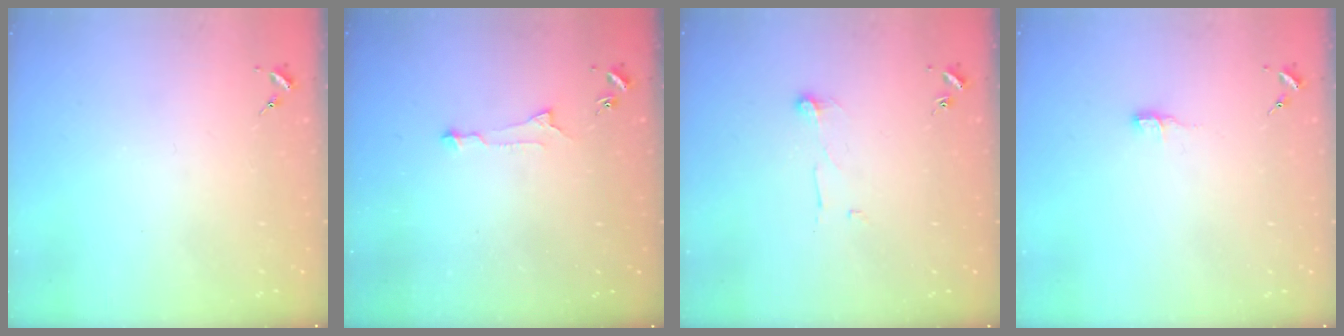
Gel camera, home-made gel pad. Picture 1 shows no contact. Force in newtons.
{"total": 5.1, "press": 5.1, "slide": 0.3}
{"total": 5.6, "press": 5.6, "slide": 0.3}
{"total": 5.0, "press": 5.0, "slide": 0.4}